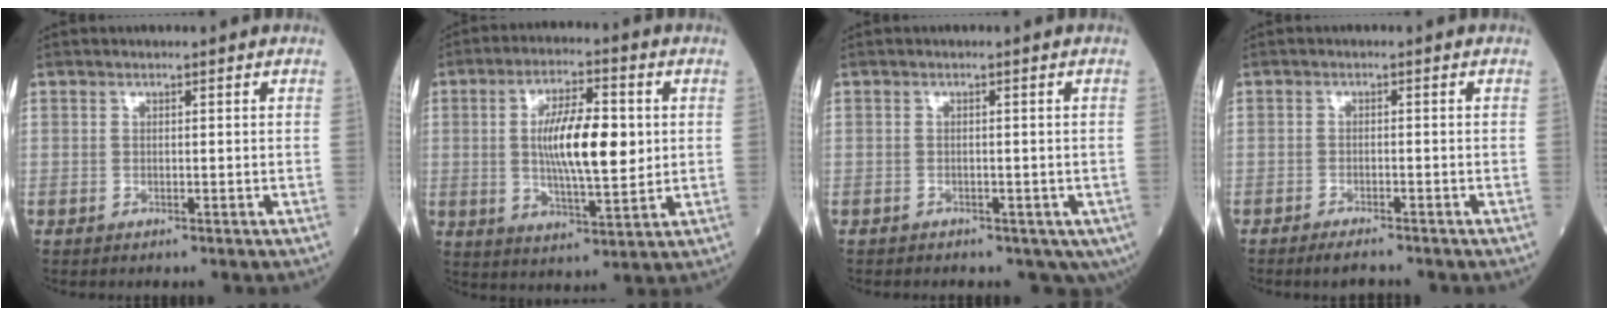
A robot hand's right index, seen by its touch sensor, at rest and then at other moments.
{"total": 11.9, "force": [1.2, 3.1, 11.4], "torque": [-0.204, 0.003, 0.019]}
{"total": 5.9, "force": [-3.3, 4.0, 2.8], "torque": [-0.026, -0.002, -0.044]}
{"total": 2.7, "force": [-2.3, 0.5, 1.2], "torque": [-0.025, -0.005, -0.039]}